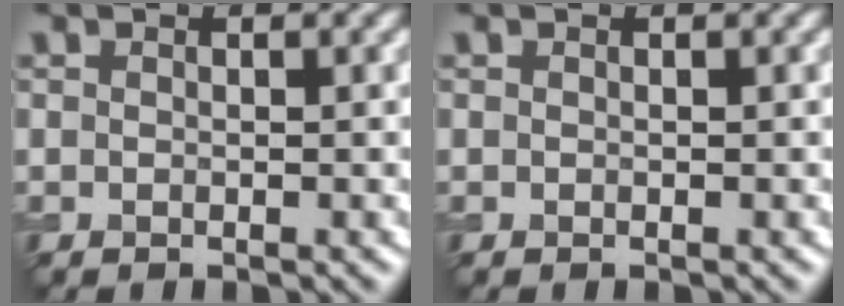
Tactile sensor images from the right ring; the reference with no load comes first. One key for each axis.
{"total": 0.0}